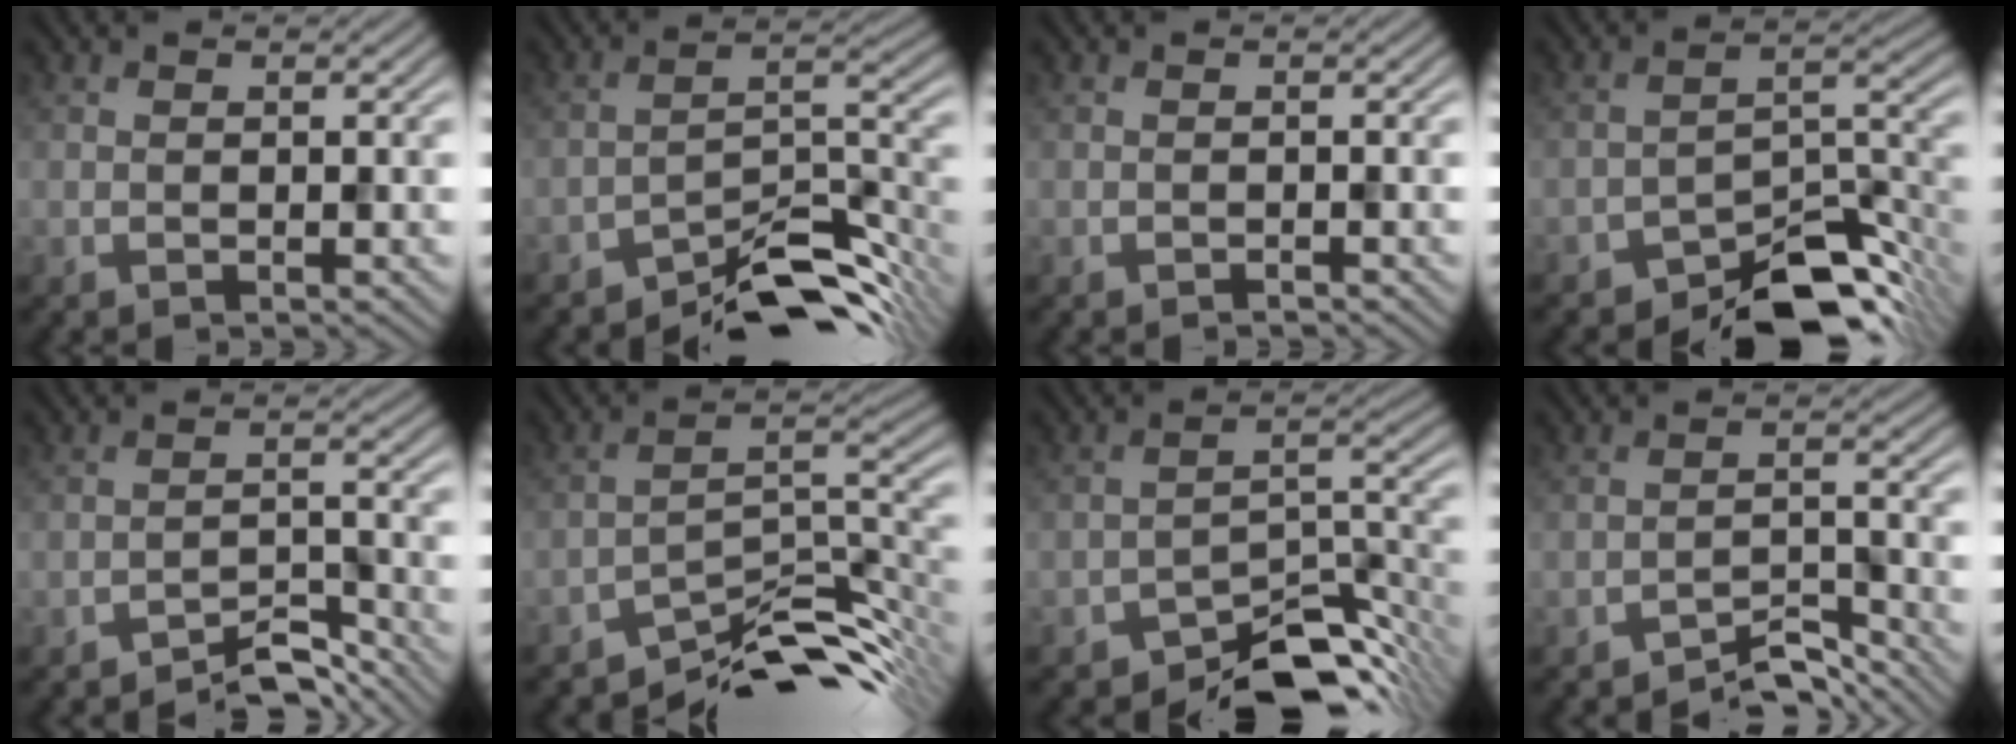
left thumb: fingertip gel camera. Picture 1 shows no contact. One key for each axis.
{"total": 9.7, "fx": -7.8, "fy": 2.7, "fz": 5.2, "tx": -0.065, "ty": 0.008, "tz": -0.146}
{"total": 0.5, "fx": -0.5, "fy": 0.0, "fz": 0.1, "tx": 0.001, "ty": 0.002, "tz": -0.010}
{"total": 9.8, "fx": -7.8, "fy": 3.4, "fz": 4.9, "tx": -0.053, "ty": 0.001, "tz": -0.140}
{"total": 4.7, "fx": -4.2, "fy": 1.0, "fz": 1.8, "tx": -0.027, "ty": 0.006, "tz": -0.072}
{"total": 10.7, "fx": -8.2, "fy": 3.2, "fz": 6.0, "tx": -0.084, "ty": -0.002, "tz": -0.147}
{"total": 9.8, "fx": -7.8, "fy": 3.6, "fz": 4.7, "tx": -0.051, "ty": -0.001, "tz": -0.139}
{"total": 4.6, "fx": -4.2, "fy": 1.0, "fz": 1.7, "tx": -0.025, "ty": 0.005, "tz": -0.074}